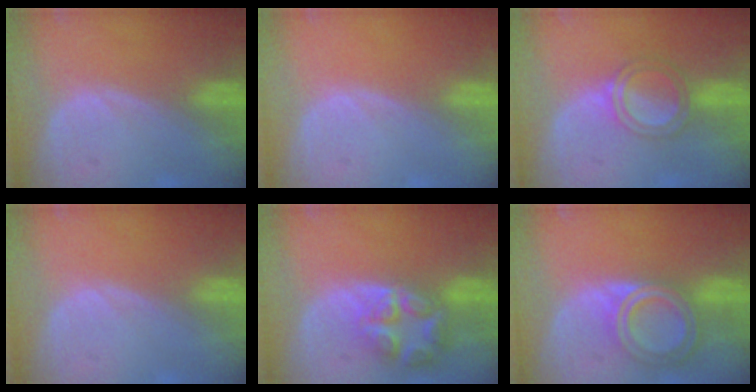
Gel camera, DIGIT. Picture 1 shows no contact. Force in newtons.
{"total": 0.0}
{"total": 5.1, "press": 4.6, "slide": 2.1}
{"total": 0.0}
{"total": 7.8, "press": 6.8, "slide": 3.8}
{"total": 6.9, "press": 6.2, "slide": 3.1}